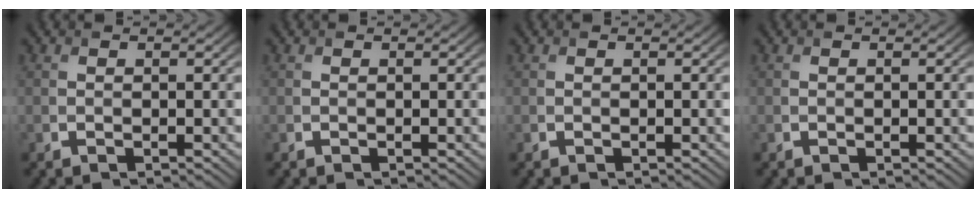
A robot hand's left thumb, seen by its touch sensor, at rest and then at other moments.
{"total": 0.0}
{"total": 0.0}
{"total": 0.0}